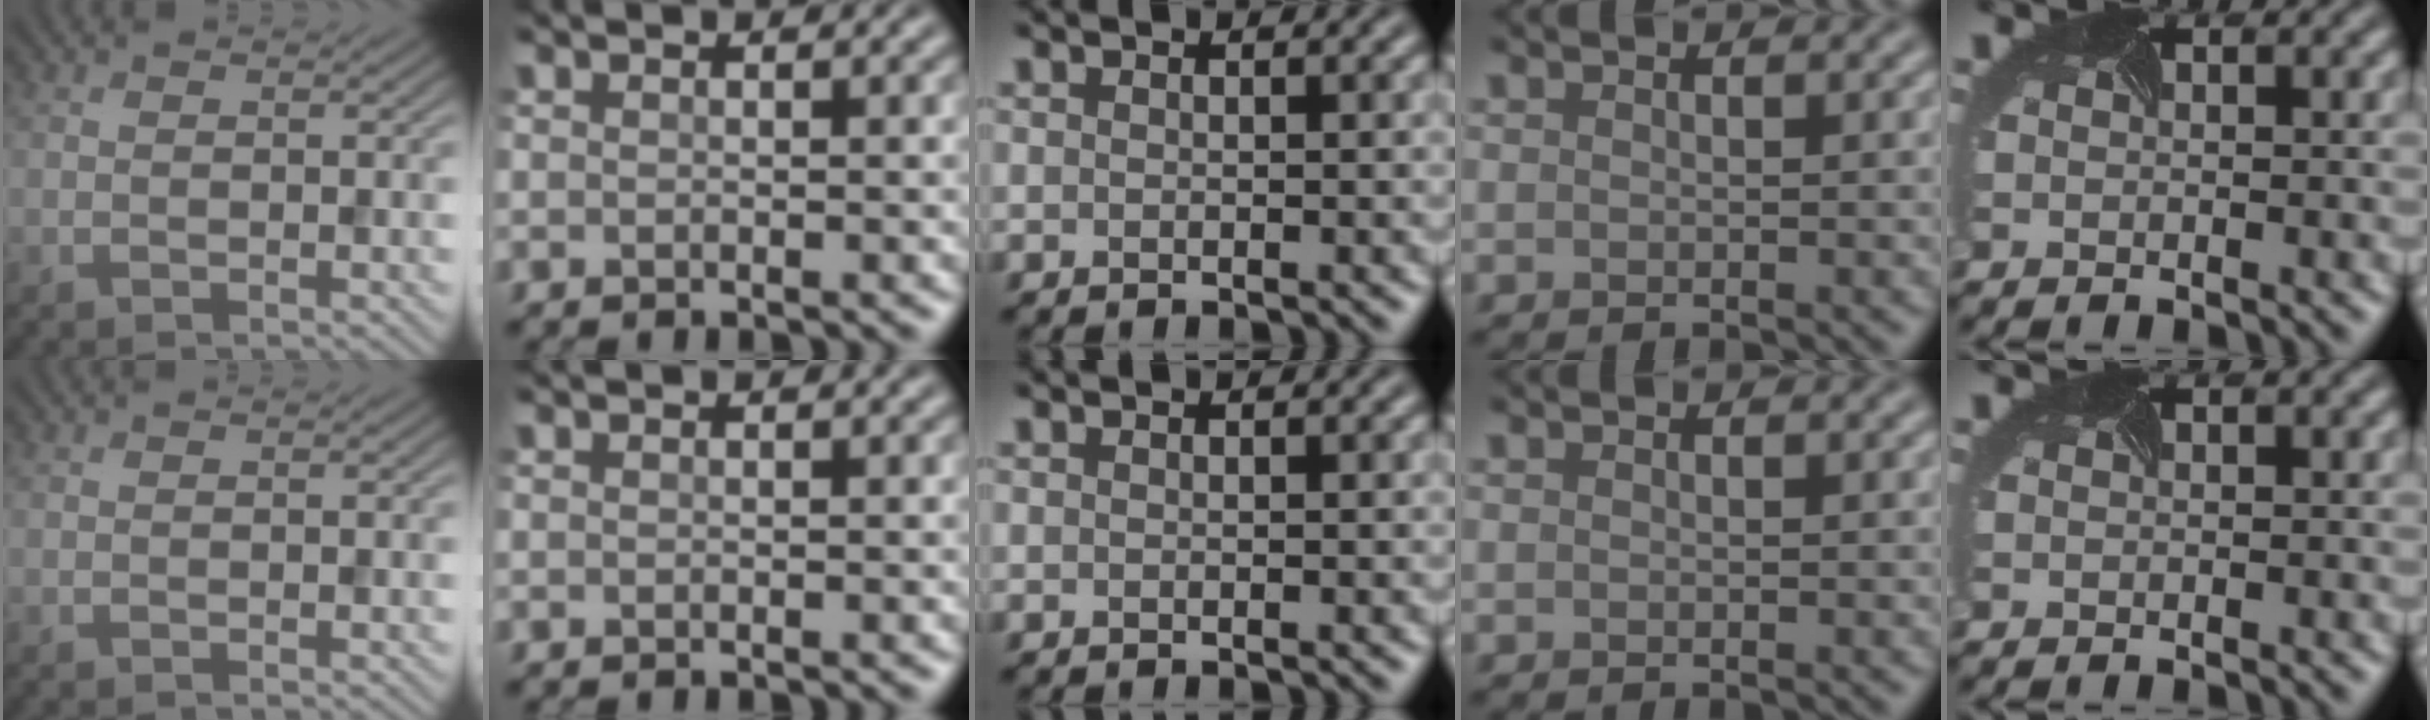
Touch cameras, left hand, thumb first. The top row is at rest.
{}